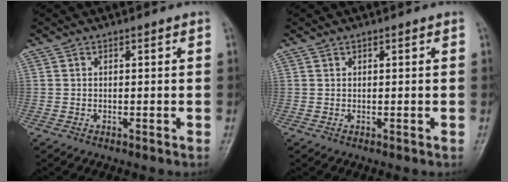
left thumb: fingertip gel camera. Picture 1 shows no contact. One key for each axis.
{"total": 0.0}